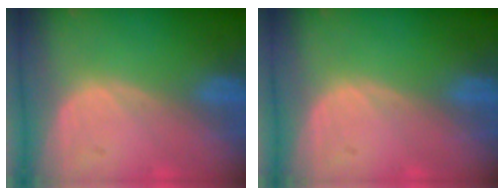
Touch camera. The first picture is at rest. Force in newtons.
{"total": 0.0}